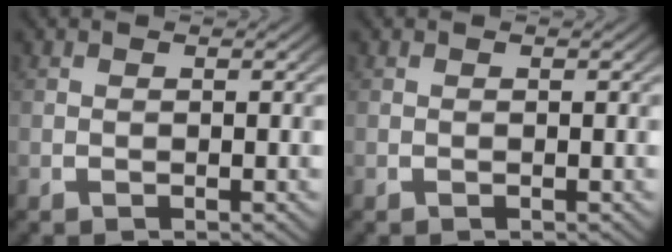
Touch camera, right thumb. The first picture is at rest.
{"total": 0.0}